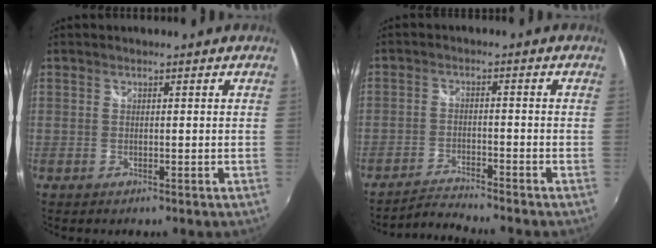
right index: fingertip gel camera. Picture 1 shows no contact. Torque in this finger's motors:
{"motor_torque": [-0.08, -0.20, -0.34, -0.15]}